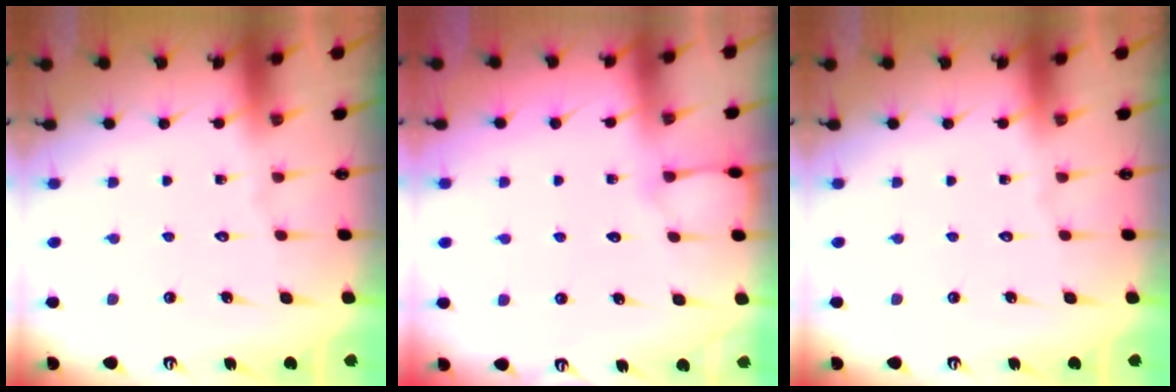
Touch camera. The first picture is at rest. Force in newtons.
{"total": 3.5, "press": 3.5, "slide": 0.5}
{"total": 0.0}